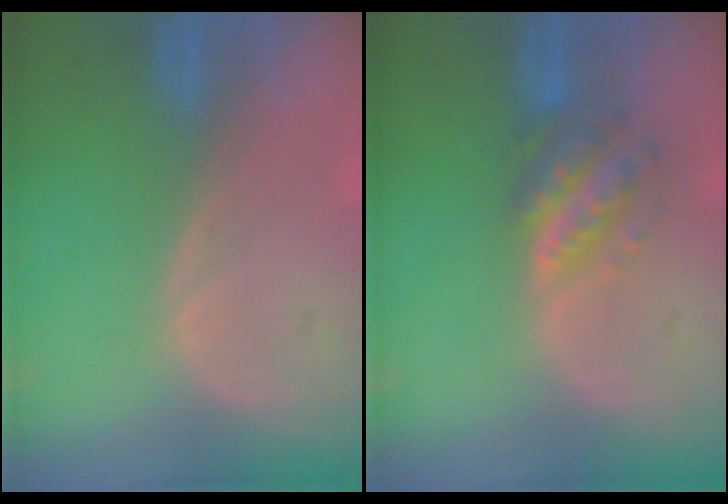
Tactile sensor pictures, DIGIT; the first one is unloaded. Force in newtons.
{"total": 5.8, "press": 5.3, "slide": 2.3}